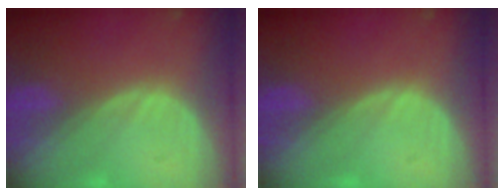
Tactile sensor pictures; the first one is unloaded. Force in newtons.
{"total": 0.0}